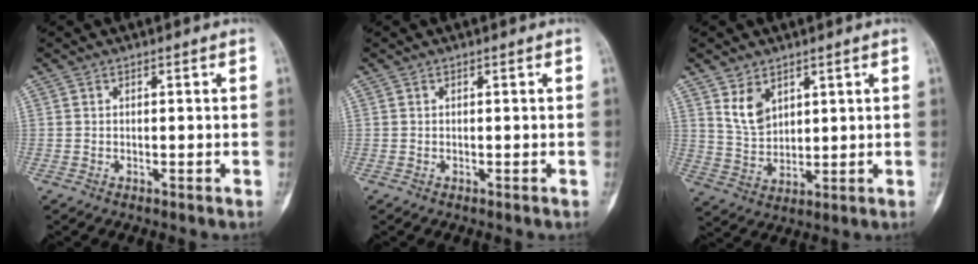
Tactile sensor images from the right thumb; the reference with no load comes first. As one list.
[{"total": 0.0}, {"total": 6.2, "force": [3.5, 3.9, 3.3], "torque": [-0.047, -0.025, 0.078]}]